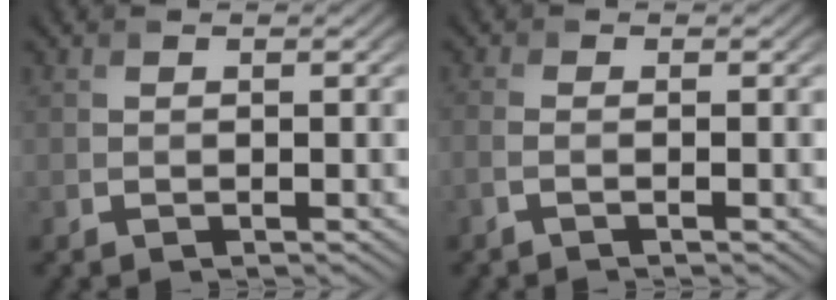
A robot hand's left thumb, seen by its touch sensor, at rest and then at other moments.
{"total": 1.8, "force": [-0.8, 0.4, 1.6], "torque": [-0.033, 0.004, -0.024]}